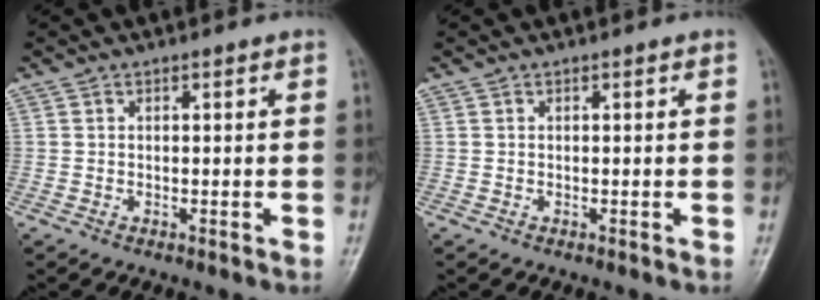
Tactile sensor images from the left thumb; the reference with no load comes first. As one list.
[{"total": 0.0}]